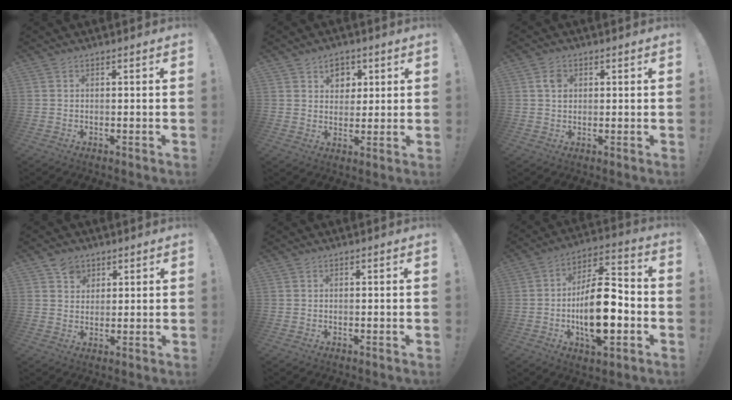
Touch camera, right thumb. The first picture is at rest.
{"total": 6.6, "force": [3.4, 5.4, 1.8], "torque": [-0.012, -0.024, 0.060]}
{"total": 3.8, "force": [1.0, 2.9, 2.1], "torque": [-0.020, -0.001, 0.016]}
{"total": 5.3, "force": [3.1, 4.1, 1.1], "torque": [-0.007, -0.018, 0.057]}
{"total": 0.0}
{"total": 19.2, "force": [-4.5, 8.8, 16.4], "torque": [-0.281, 0.023, -0.070]}